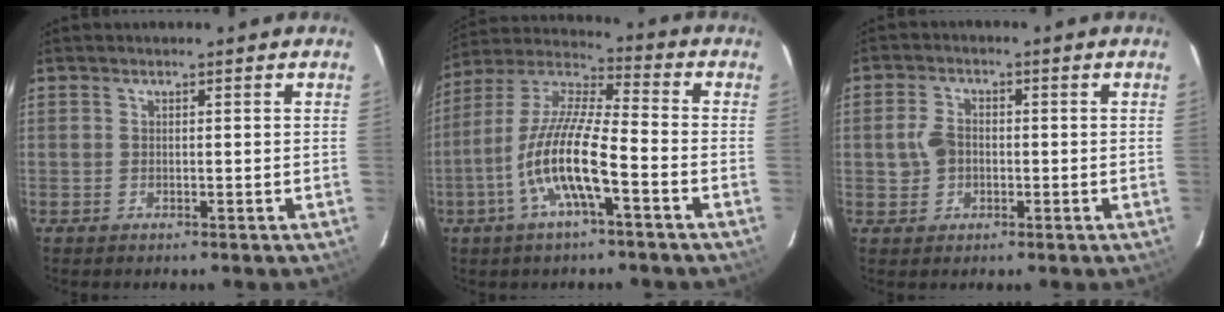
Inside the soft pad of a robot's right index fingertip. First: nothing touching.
{"total": 13.6, "force": [-5.2, 2.5, 12.3], "torque": [-0.248, 0.000, -0.107]}
{"total": 4.2, "force": [-0.4, 3.4, 2.5], "torque": [-0.052, 0.008, -0.001]}